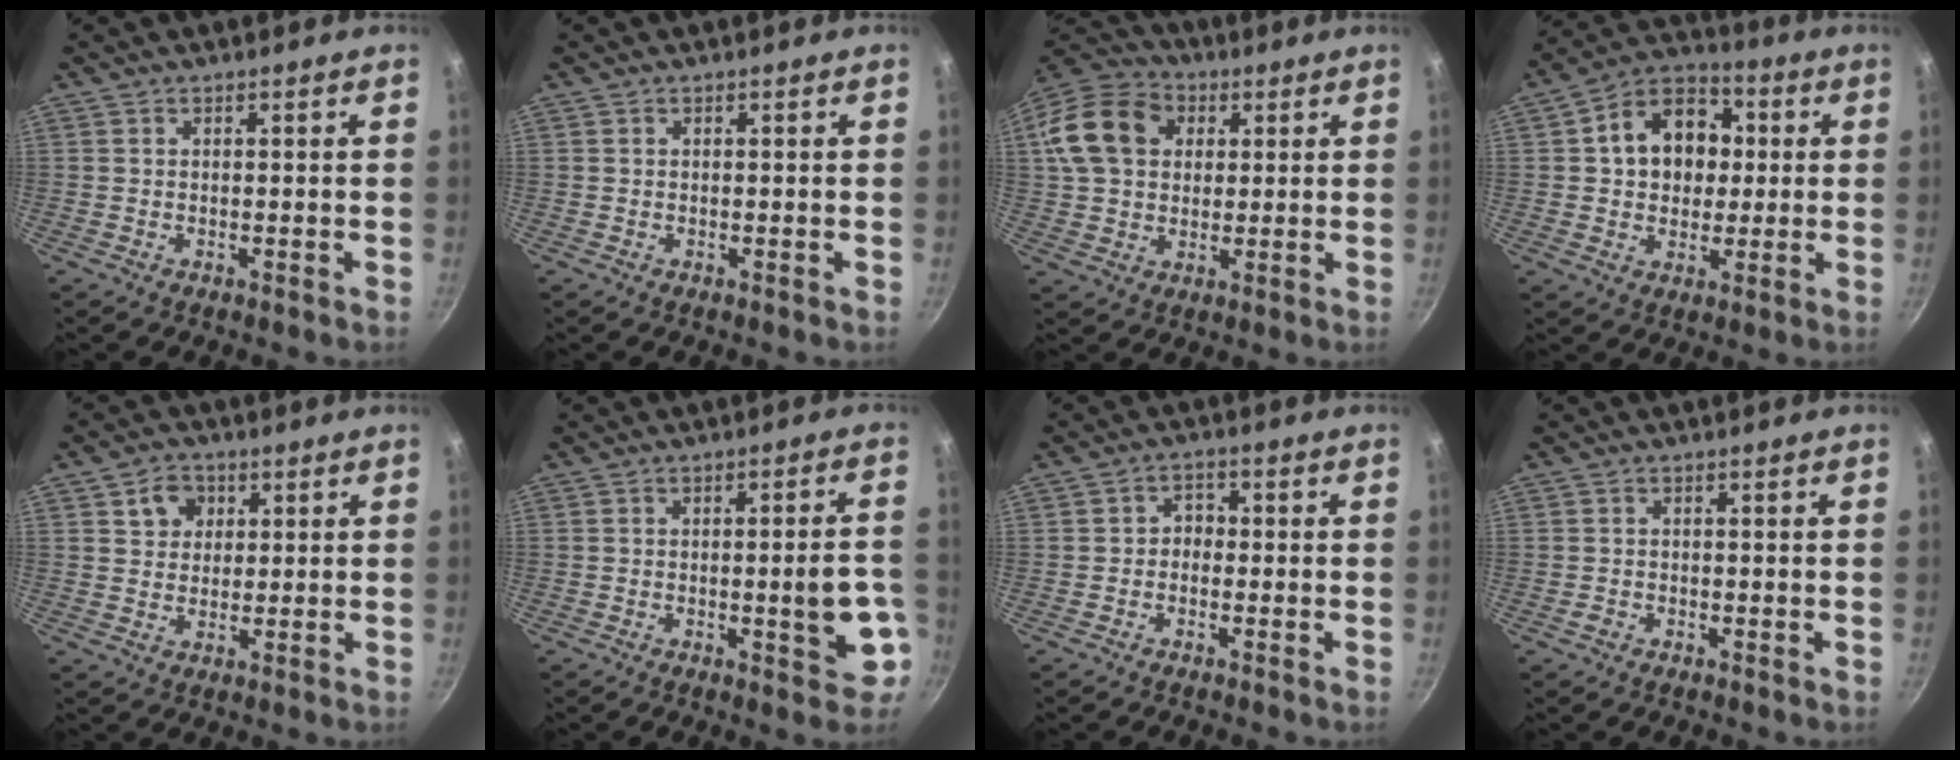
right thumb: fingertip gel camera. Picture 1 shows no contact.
{"total": 0.0}
{"total": 16.2, "force": [3.9, 12.5, 9.5], "torque": [-0.167, 0.024, 0.056]}
{"total": 14.2, "force": [2.1, 11.0, 8.7], "torque": [-0.101, 0.021, 0.020]}
{"total": 5.3, "force": [2.0, 4.5, 2.0], "torque": [-0.004, 0.002, 0.030]}
{"total": 8.7, "force": [-2.3, 2.7, 8.0], "torque": [-0.085, 0.014, -0.025]}
{"total": 2.8, "force": [-0.6, 2.3, 1.5], "torque": [-0.007, 0.013, -0.018]}
{"total": 0.9, "force": [-0.6, 0.5, 0.4], "torque": [-0.011, 0.002, -0.014]}